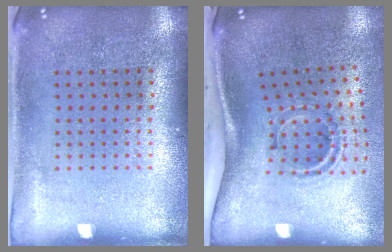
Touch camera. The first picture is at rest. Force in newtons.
{"total": 2.1, "press": 1.2, "slide": 1.8}